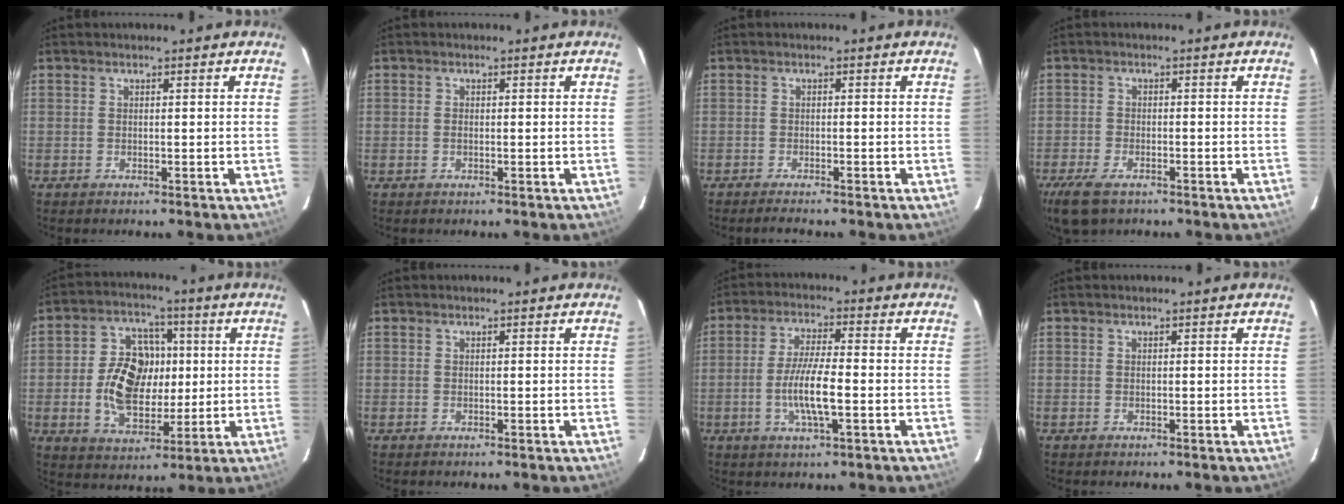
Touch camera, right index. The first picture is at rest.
{"total": 0.6, "force": [-0.1, 0.4, 0.4], "torque": [-0.010, 0.000, -0.002]}
{"total": 3.1, "force": [-2.8, 0.4, 1.4], "torque": [-0.031, -0.007, -0.047]}
{"total": 7.0, "force": [-4.8, 3.2, 4.1], "torque": [-0.107, -0.020, -0.090]}
{"total": 13.4, "force": [-0.1, 9.4, 9.5], "torque": [-0.187, 0.023, 0.006]}
{"total": 0.0}
{"total": 8.1, "force": [-2.1, 1.4, 7.7], "torque": [-0.150, -0.005, -0.041]}
{"total": 0.0}